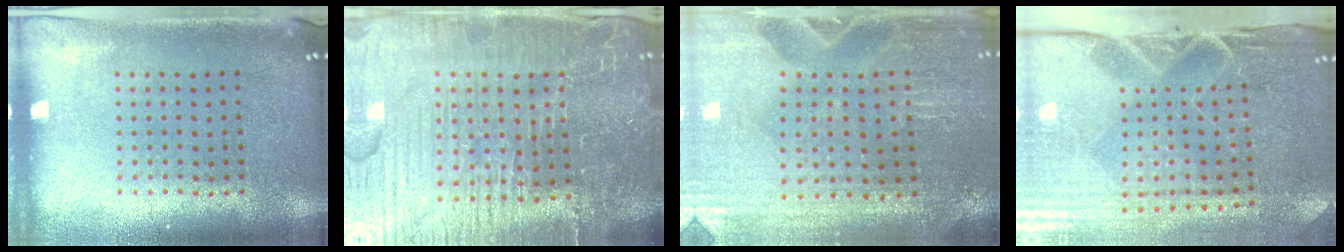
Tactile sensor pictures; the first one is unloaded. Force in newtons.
{"total": 6.6, "press": 5.9, "slide": 2.9}
{"total": 0.8, "press": 0.8, "slide": 0.1}
{"total": 4.8, "press": 4.1, "slide": 2.6}